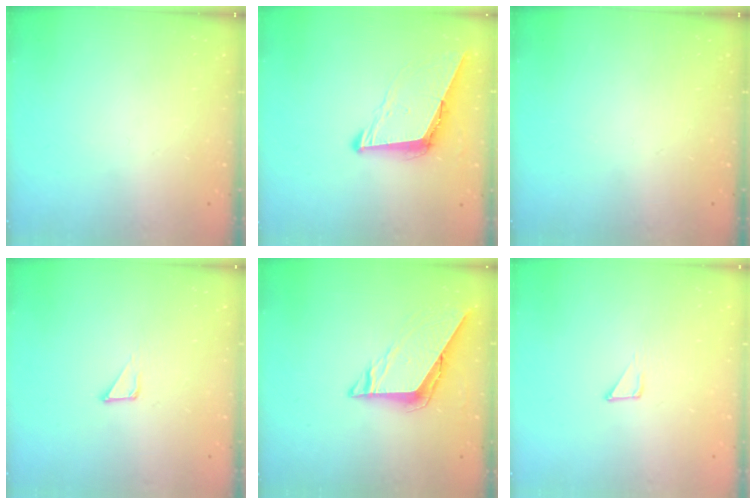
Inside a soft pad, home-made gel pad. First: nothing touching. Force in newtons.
{"total": 8.6, "press": 7.8, "slide": 3.6}
{"total": 0.0}
{"total": 2.8, "press": 2.8, "slide": 0.1}
{"total": 7.4, "press": 7.4, "slide": 0.6}
{"total": 2.1, "press": 2.1, "slide": 0.1}